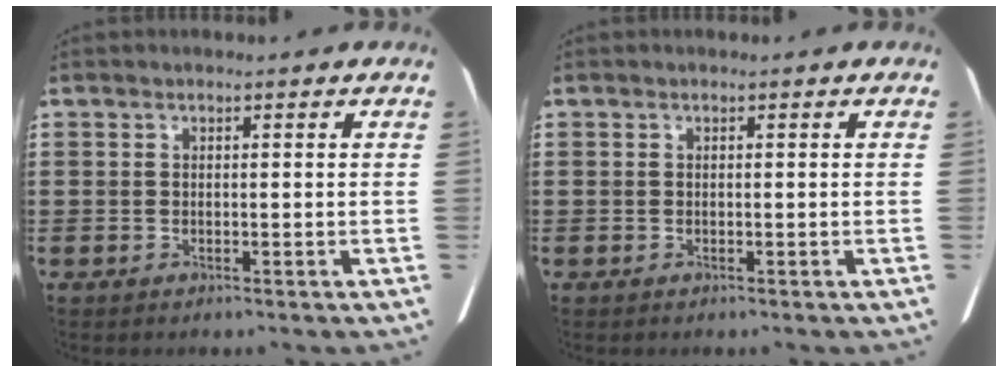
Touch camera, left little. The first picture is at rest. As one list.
[{"total": 0.0}]